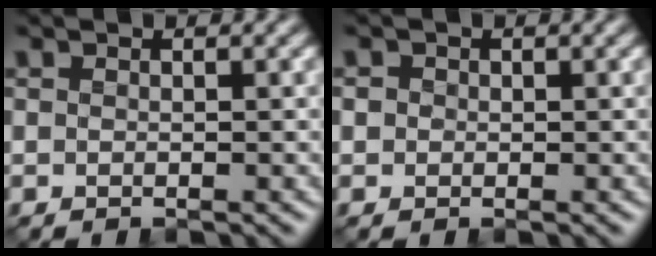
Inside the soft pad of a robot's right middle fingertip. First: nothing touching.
{"total": 0.9, "force": [0.1, 0.9, 0.2], "torque": [-0.002, -0.001, -0.002]}